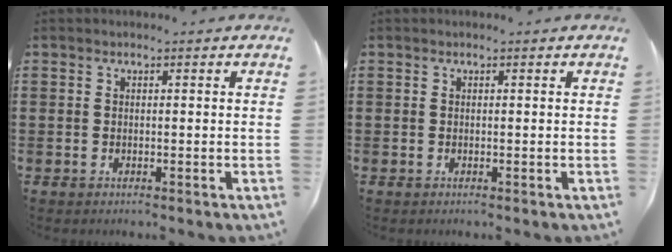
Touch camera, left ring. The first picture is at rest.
{"total": 0.0}